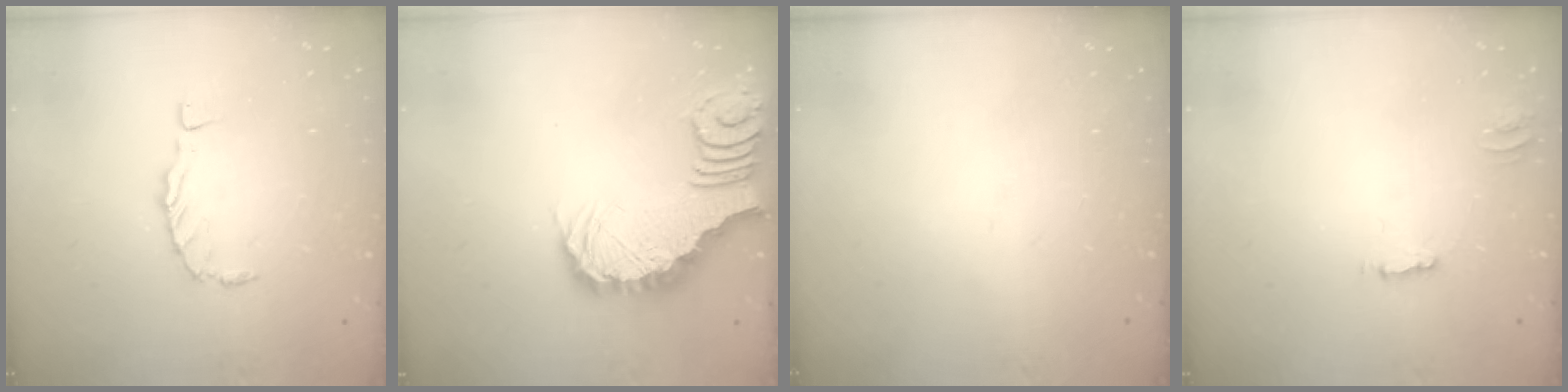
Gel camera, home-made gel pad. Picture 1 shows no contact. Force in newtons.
{"total": 4.3, "press": 4.3, "slide": 0.5}
{"total": 0.0}
{"total": 2.3, "press": 2.3, "slide": 0.2}